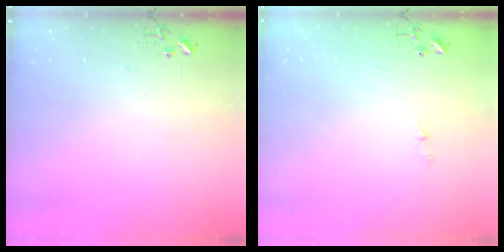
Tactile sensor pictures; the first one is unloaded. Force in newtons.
{"total": 3.5, "press": 3.5, "slide": 0.3}